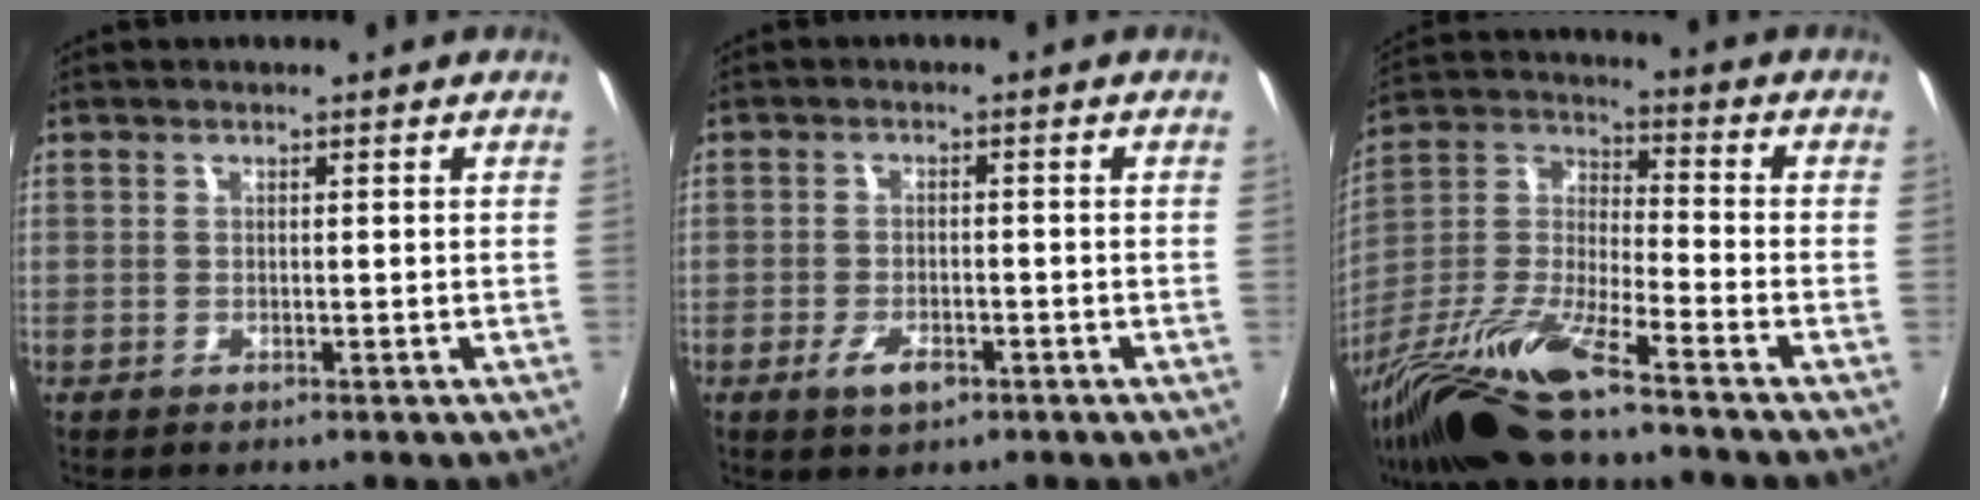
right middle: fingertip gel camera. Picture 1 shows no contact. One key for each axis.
{"total": 4.0, "fx": -2.2, "fy": 1.9, "fz": 2.7, "tx": -0.061, "ty": -0.007, "tz": -0.041}
{"total": 15.0, "fx": -11.7, "fy": 0.4, "fz": 9.4, "tx": -0.196, "ty": -0.020, "tz": -0.235}